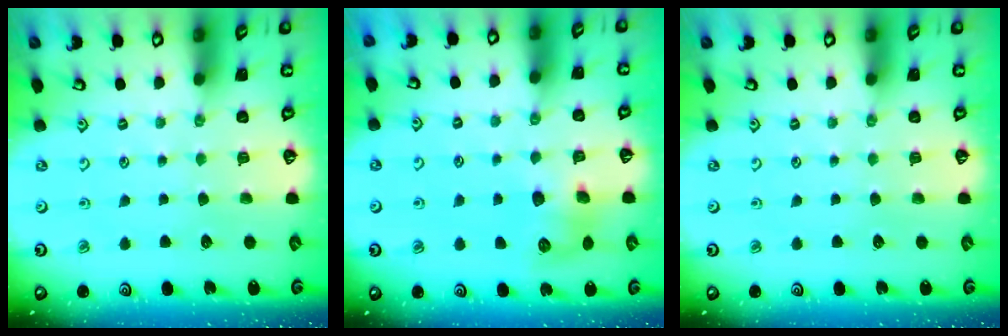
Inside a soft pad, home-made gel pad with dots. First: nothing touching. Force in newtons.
{"total": 8.5, "press": 8.5, "slide": 0.4}
{"total": 0.0}